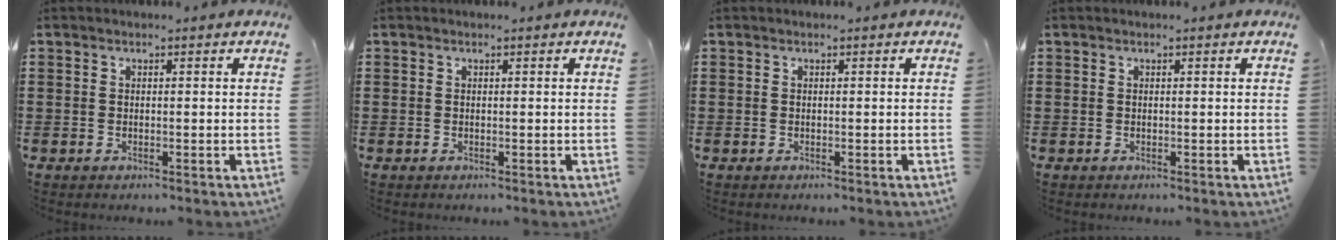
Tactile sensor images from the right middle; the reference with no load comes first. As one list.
[{"total": 0.0}, {"total": 0.0}, {"total": 0.0}]